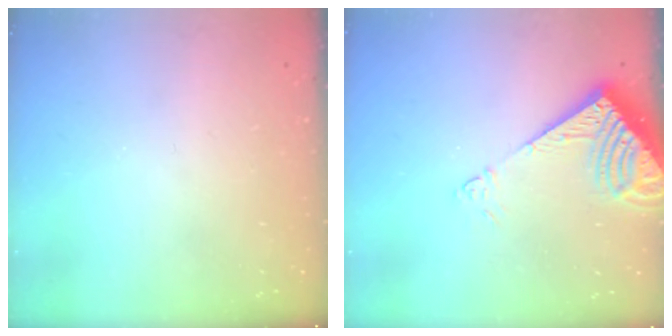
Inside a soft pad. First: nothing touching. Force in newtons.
{"total": 9.1, "press": 9.1, "slide": 1.1}